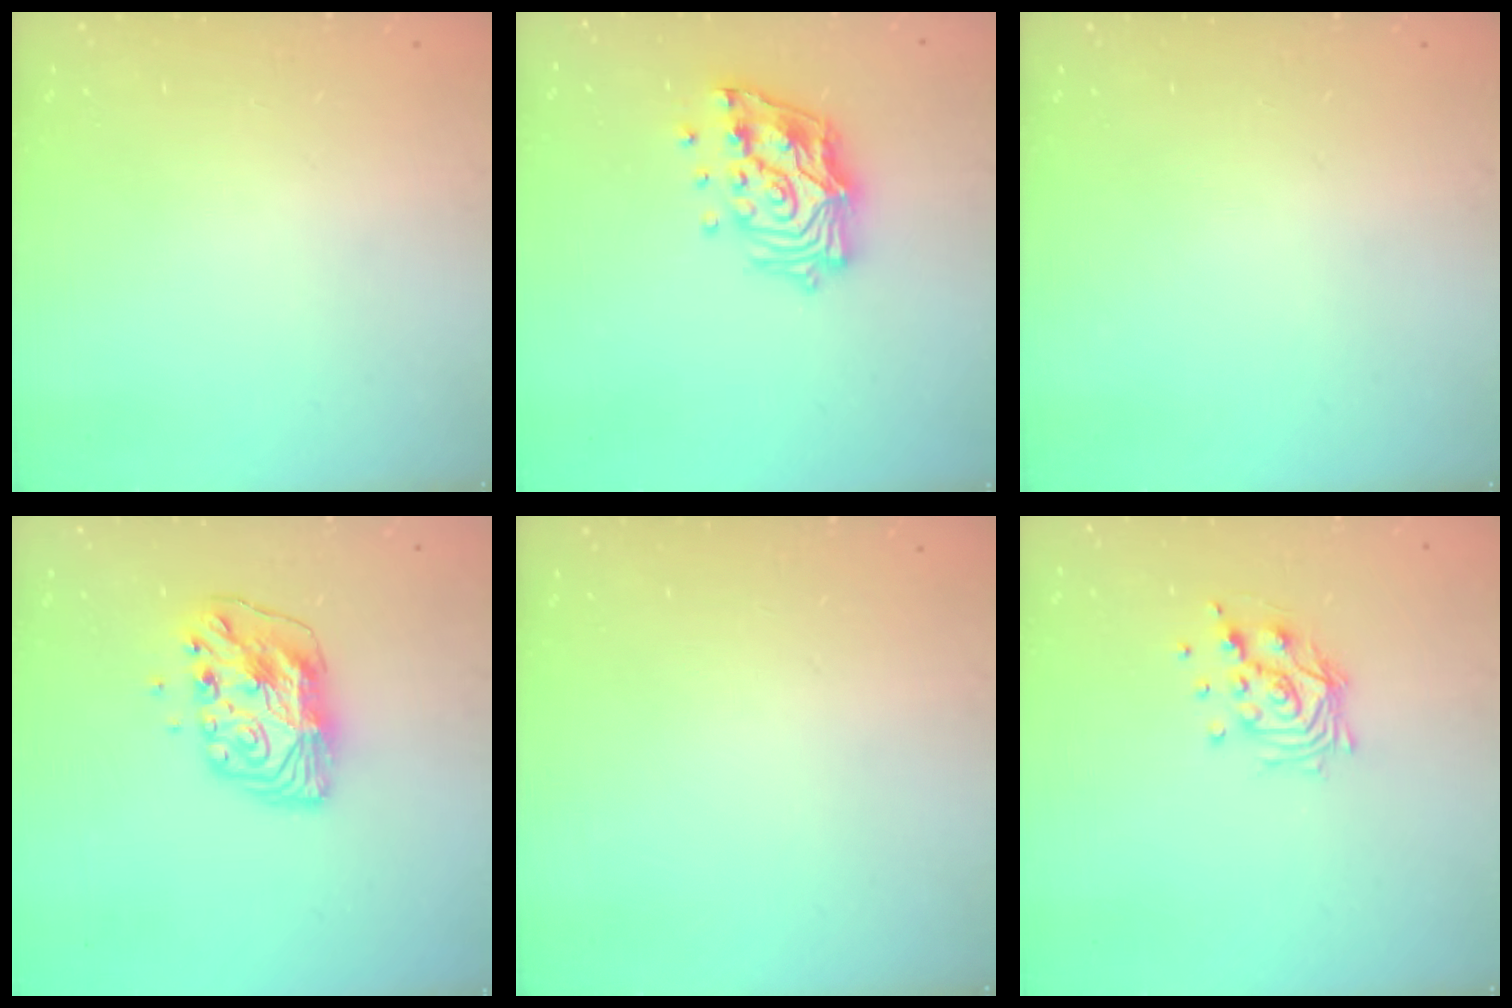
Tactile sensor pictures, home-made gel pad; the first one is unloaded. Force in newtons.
{"total": 15.5, "press": 15.4, "slide": 1.8}
{"total": 0.0}
{"total": 10.2, "press": 10.2, "slide": 0.9}
{"total": 0.0}
{"total": 10.6, "press": 10.5, "slide": 1.0}